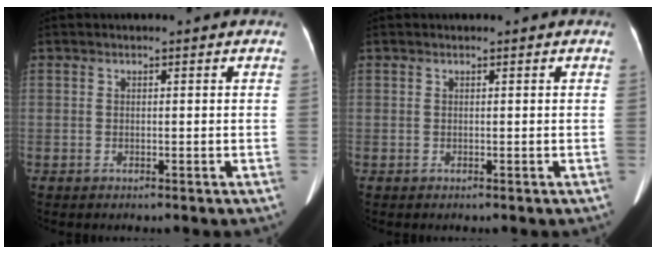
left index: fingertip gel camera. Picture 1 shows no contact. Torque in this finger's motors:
{"motor_torque": [0.03, 0.05, 0.01, 0.01]}